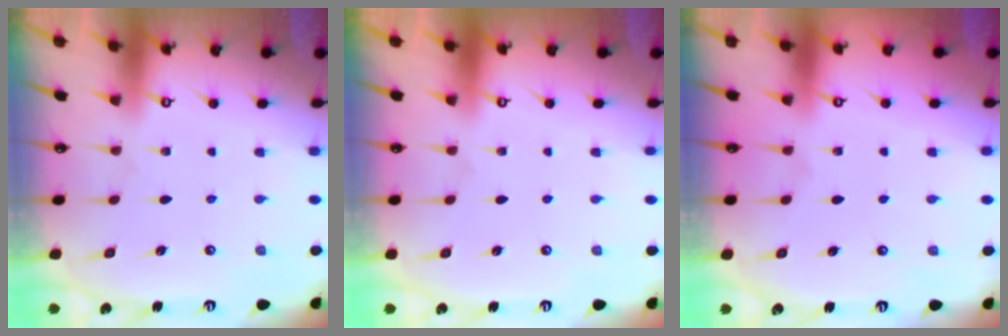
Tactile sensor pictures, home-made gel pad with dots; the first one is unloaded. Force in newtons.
{"total": 0.0}
{"total": 0.0}